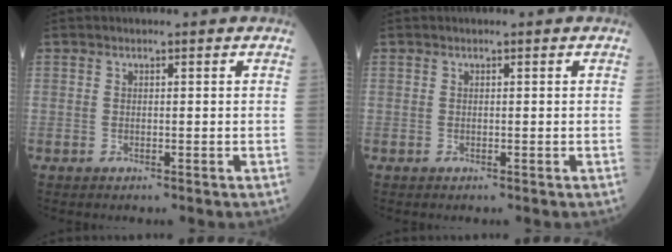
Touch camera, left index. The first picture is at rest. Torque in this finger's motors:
{"motor_torque": [-0.08, 0.08, -0.01, 0.00]}